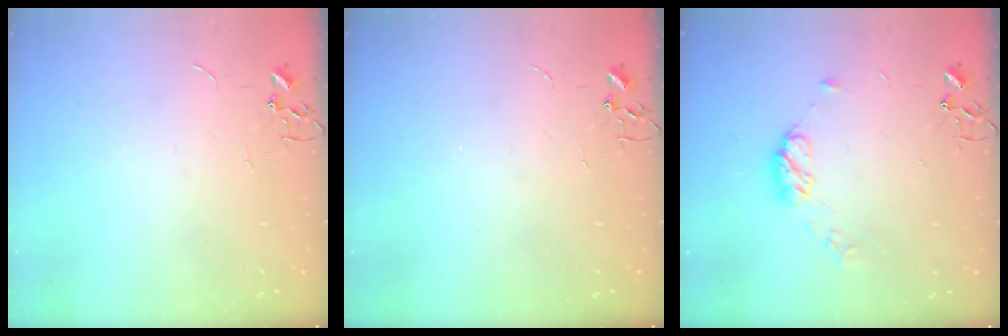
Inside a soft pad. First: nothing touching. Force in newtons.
{"total": 0.0}
{"total": 8.0, "press": 8.0, "slide": 0.5}